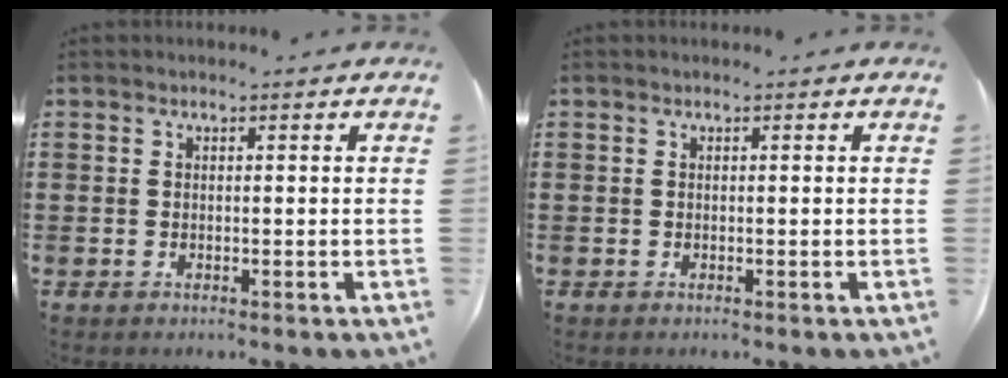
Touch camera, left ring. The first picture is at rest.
{"total": 0.0}